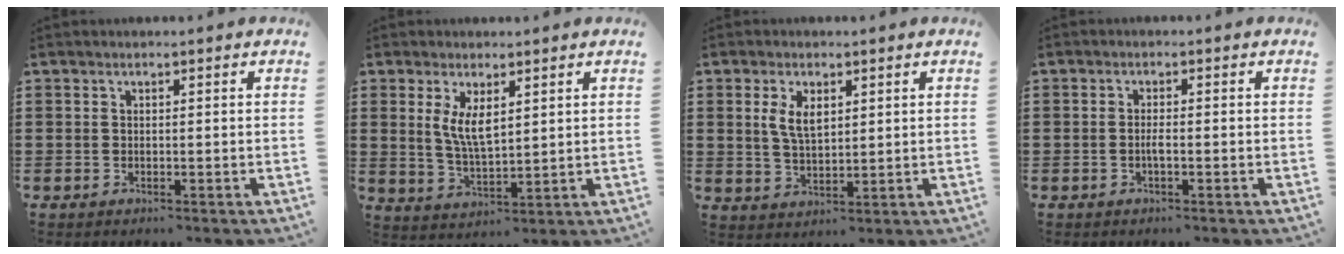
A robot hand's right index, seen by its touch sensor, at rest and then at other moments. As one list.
[{"total": 5.2, "force": [1.7, 2.0, 4.4], "torque": [-0.092, 0.001, 0.031]}, {"total": 4.5, "force": [1.5, 2.2, 3.7], "torque": [-0.070, 0.002, 0.025]}, {"total": 1.7, "force": [-0.5, 0.2, 1.6], "torque": [-0.039, -0.002, -0.013]}]